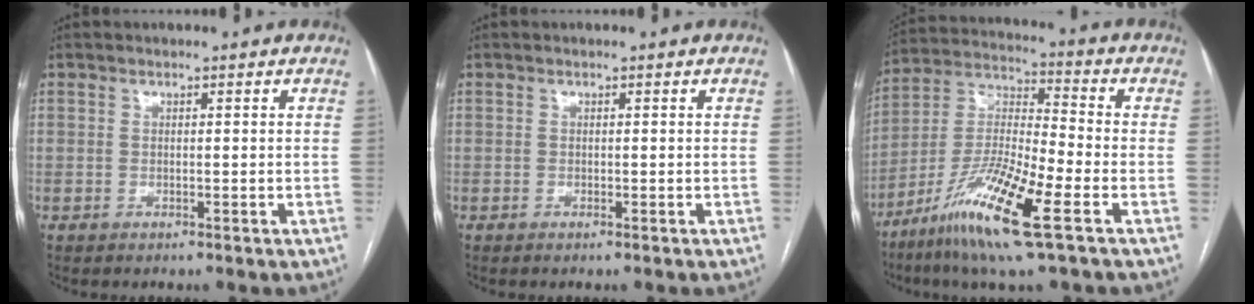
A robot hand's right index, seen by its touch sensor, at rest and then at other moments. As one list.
[{"total": 0.0}, {"total": 16.1, "force": [-8.1, 1.2, 13.8], "torque": [-0.281, -0.025, -0.153]}]